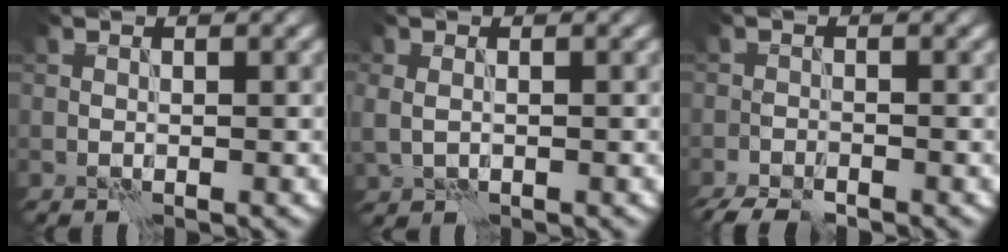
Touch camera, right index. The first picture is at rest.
{"total": 1.6, "force": [0.1, 1.1, 1.1], "torque": [-0.026, -0.002, 0.010]}
{"total": 3.1, "force": [-2.7, 0.7, 1.3], "torque": [-0.025, -0.007, -0.054]}